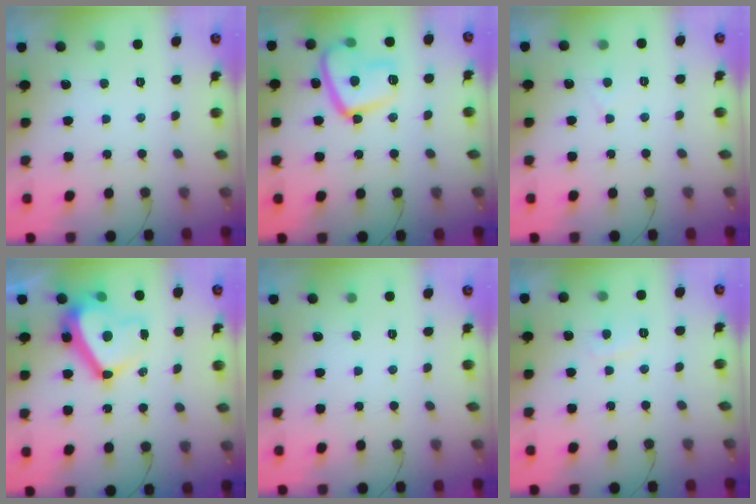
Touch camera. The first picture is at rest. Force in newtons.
{"total": 16.0, "press": 15.9, "slide": 1.4}
{"total": 2.3, "press": 2.3, "slide": 0.2}
{"total": 13.4, "press": 13.1, "slide": 2.7}
{"total": 0.0}
{"total": 2.1, "press": 2.0, "slide": 0.7}